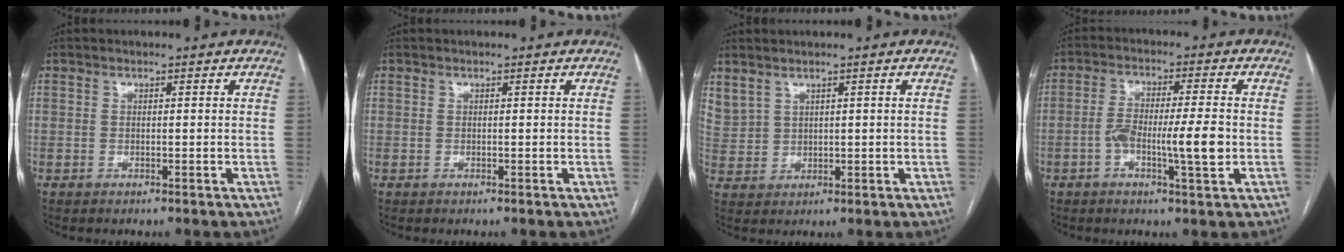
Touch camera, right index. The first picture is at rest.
{"total": 0.0}
{"total": 5.2, "force": [3.5, 3.3, 2.0], "torque": [-0.054, 0.010, 0.090]}
{"total": 8.1, "force": [-1.7, 1.0, 7.8], "torque": [-0.139, 0.005, -0.031]}